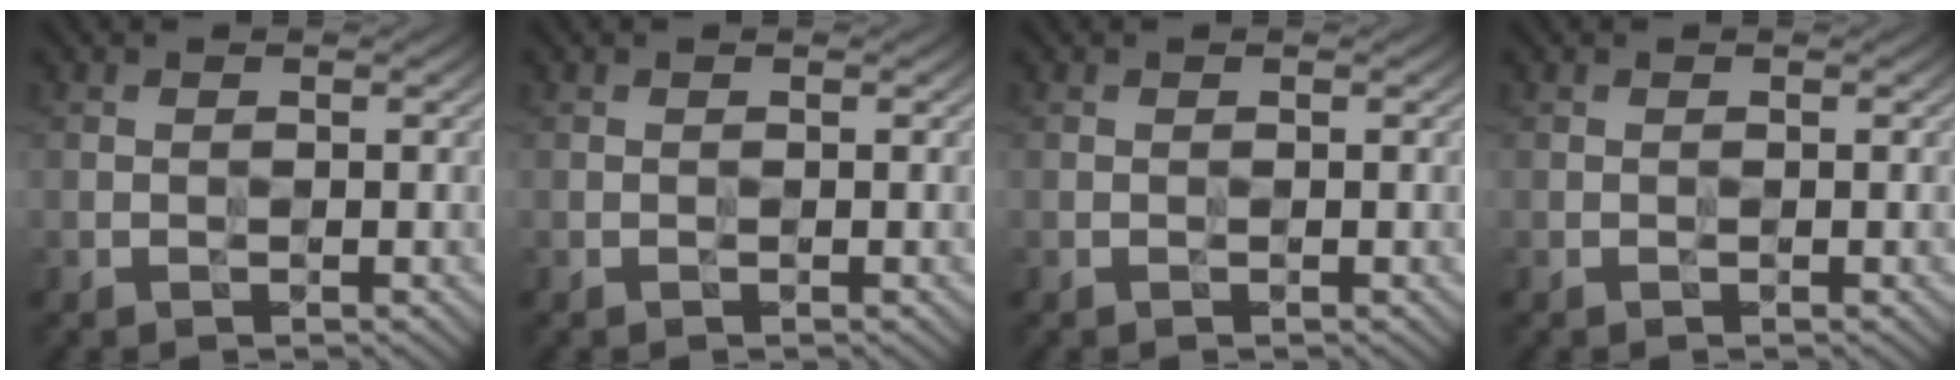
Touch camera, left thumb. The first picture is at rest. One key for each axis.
{"total": 0.0}
{"total": 0.0}
{"total": 0.0}